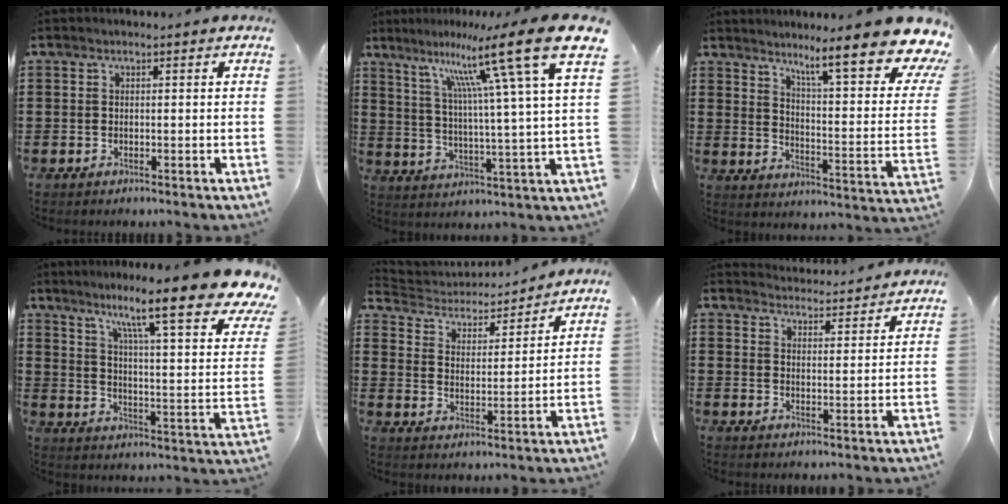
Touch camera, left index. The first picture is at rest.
{"total": 15.3, "force": [9.5, 0.3, 12.0], "torque": [-0.224, -0.045, 0.143]}
{"total": 13.6, "force": [9.6, 1.3, 9.6], "torque": [-0.161, -0.067, 0.151]}
{"total": 12.7, "force": [9.3, 0.6, 8.6], "torque": [-0.166, -0.071, 0.142]}
{"total": 3.5, "force": [3.4, 0.7, 0.1], "torque": [-0.026, -0.027, 0.053]}
{"total": 3.9, "force": [3.9, -0.1, 0.0], "torque": [-0.013, -0.023, 0.068]}